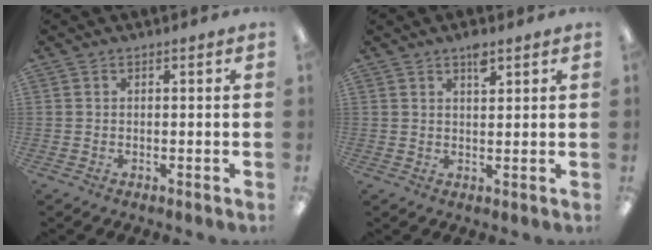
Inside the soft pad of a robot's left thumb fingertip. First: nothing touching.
{"total": 3.5, "force": [2.4, 1.3, 2.1], "torque": [-0.023, -0.011, 0.037]}